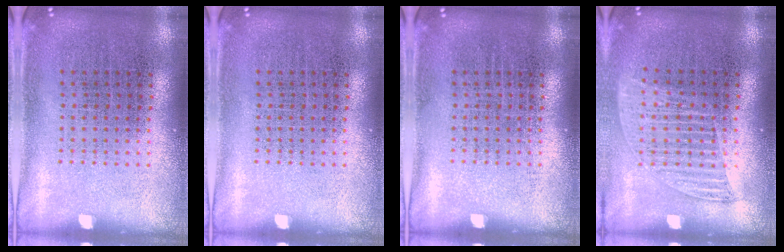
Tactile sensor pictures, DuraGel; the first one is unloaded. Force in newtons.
{"total": 0.0}
{"total": 0.0}
{"total": 1.2, "press": 1.1, "slide": 0.6}